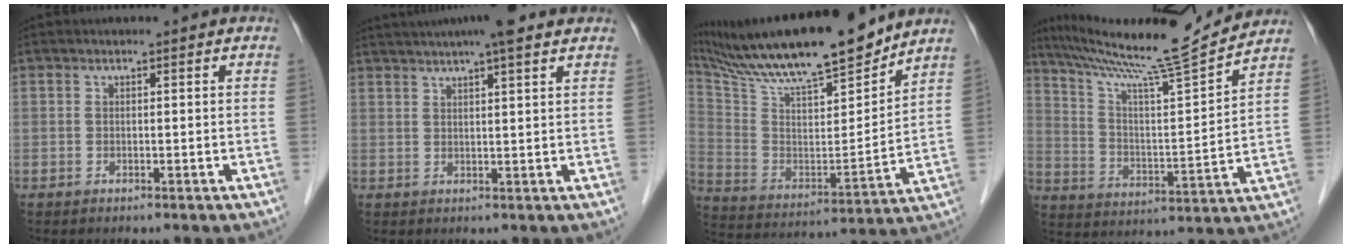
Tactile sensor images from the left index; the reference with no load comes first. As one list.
[{"total": 10.9, "force": [8.8, 0.8, 6.4], "torque": [-0.100, 0.033, 0.117]}, {"total": 23.0, "force": [19.5, 2.8, 11.7], "torque": [-0.217, 0.002, 0.330]}, {"total": 17.3, "force": [15.8, -1.2, 7.0], "torque": [-0.125, -0.019, 0.253]}]